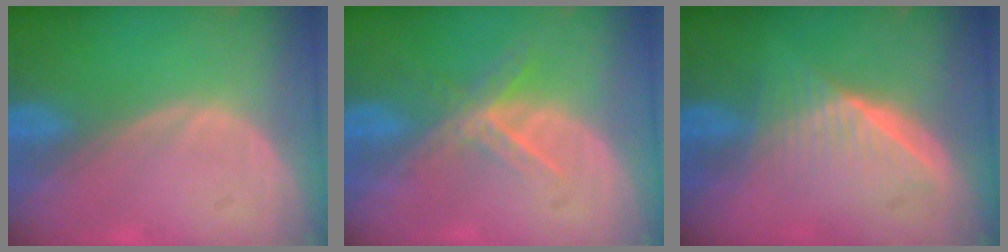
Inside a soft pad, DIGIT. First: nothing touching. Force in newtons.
{"total": 5.6, "press": 4.9, "slide": 2.7}
{"total": 6.5, "press": 5.9, "slide": 2.7}